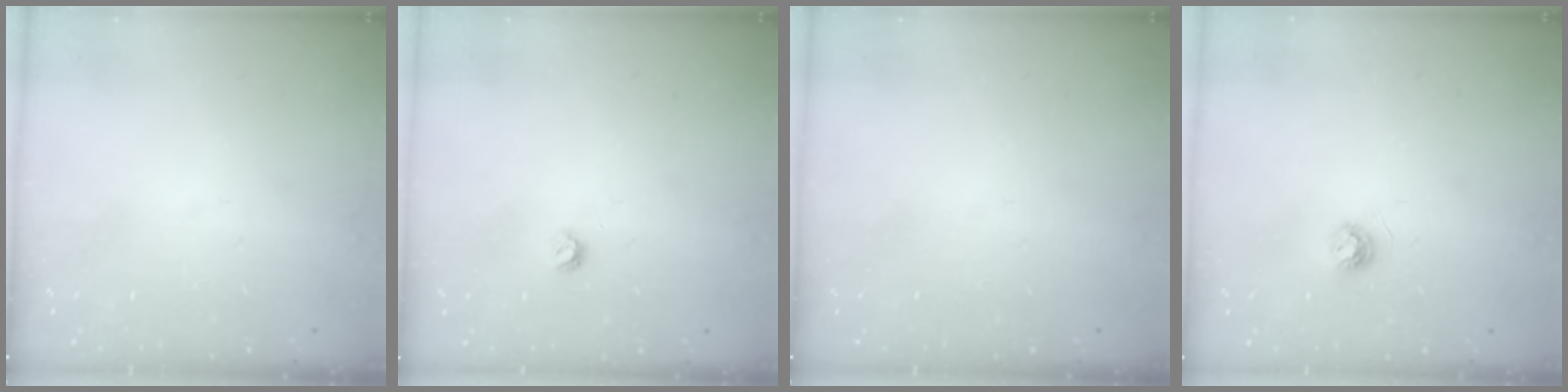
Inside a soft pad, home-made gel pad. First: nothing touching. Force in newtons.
{"total": 3.8, "press": 3.7, "slide": 0.6}
{"total": 0.0}
{"total": 4.5, "press": 4.5, "slide": 0.7}